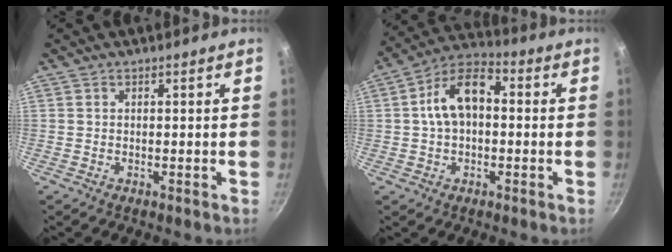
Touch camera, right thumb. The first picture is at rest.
{"total": 11.4, "force": [0.8, 7.2, 8.8], "torque": [-0.135, 0.038, -0.002]}